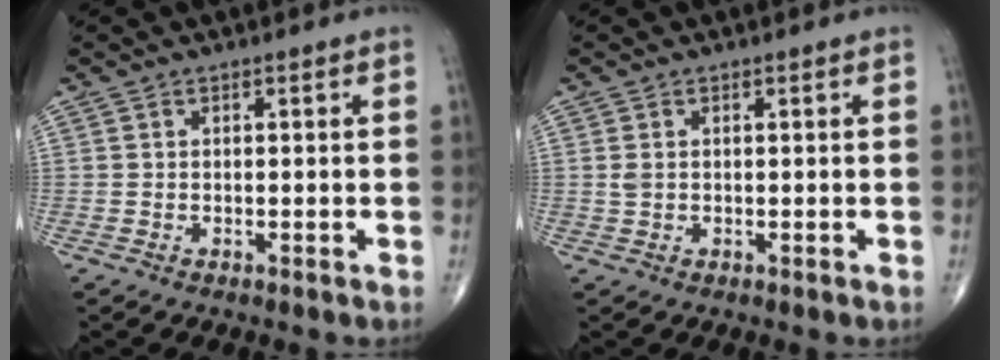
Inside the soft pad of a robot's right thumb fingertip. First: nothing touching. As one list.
[{"total": 1.1, "force": [0.3, 0.7, 0.8], "torque": [-0.022, 0.003, 0.010]}]